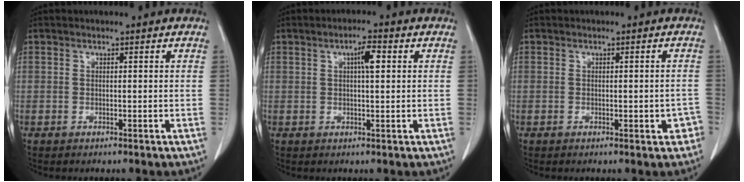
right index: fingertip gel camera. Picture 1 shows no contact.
{"total": 3.4, "force": [1.0, 0.6, 3.2], "torque": [-0.055, 0.006, 0.015]}
{"total": 2.6, "force": [-1.0, 1.1, 2.2], "torque": [-0.019, 0.012, -0.006]}